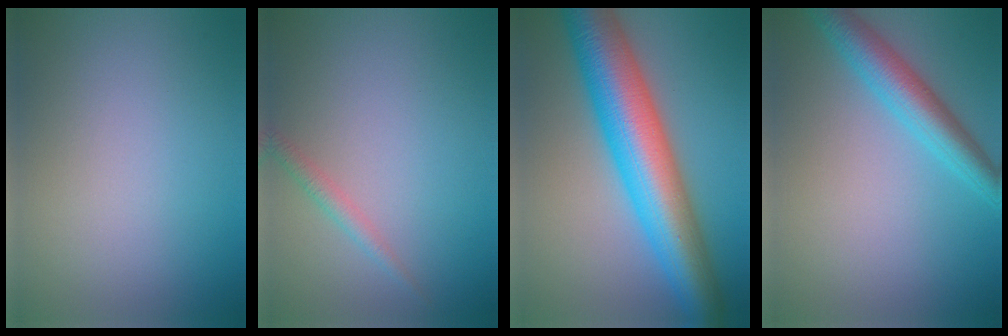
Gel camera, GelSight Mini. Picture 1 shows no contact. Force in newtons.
{"total": 1.4, "press": 1.4, "slide": 0.1}
{"total": 11.2, "press": 11.2, "slide": 0.2}
{"total": 4.5, "press": 4.5, "slide": 0.1}